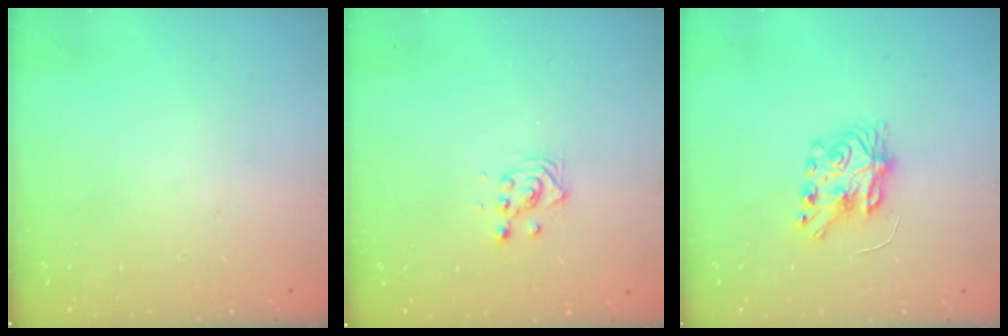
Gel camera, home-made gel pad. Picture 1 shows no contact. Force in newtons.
{"total": 3.4, "press": 3.4, "slide": 0.2}
{"total": 7.2, "press": 7.2, "slide": 0.2}